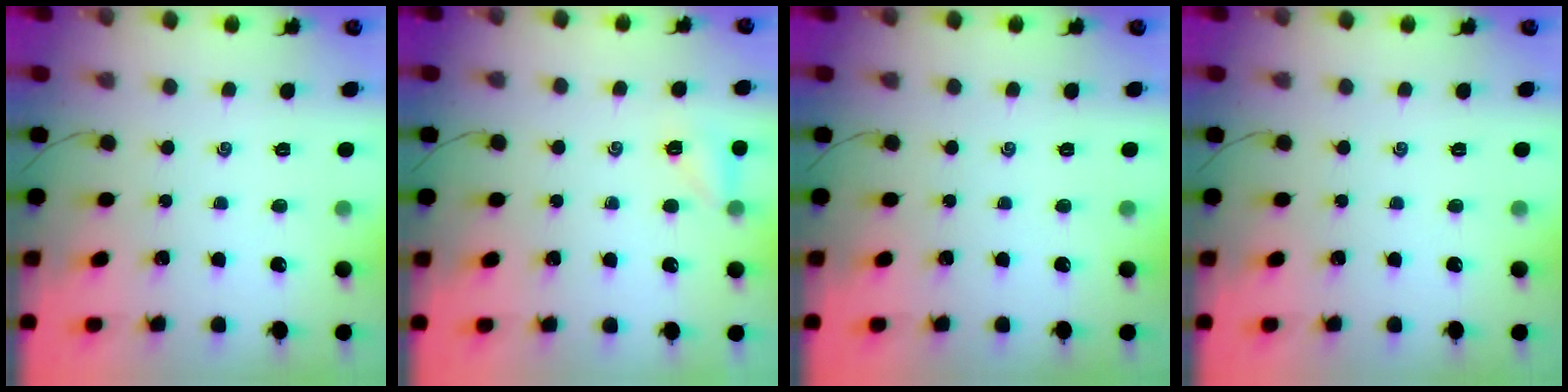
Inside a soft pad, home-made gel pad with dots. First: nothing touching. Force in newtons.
{"total": 4.0, "press": 3.9, "slide": 1.0}
{"total": 0.0}
{"total": 0.0}